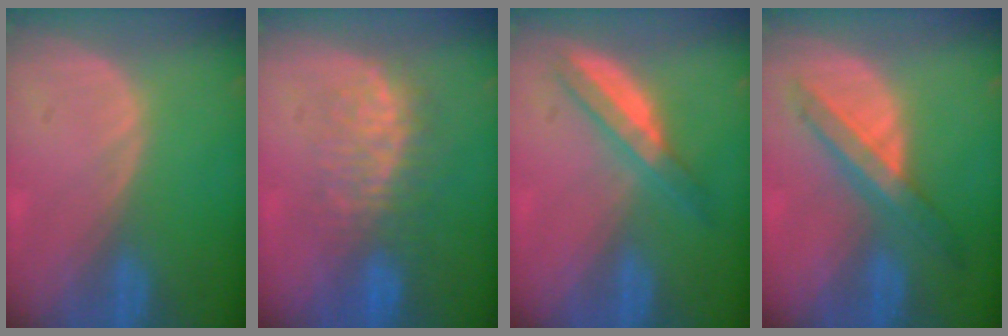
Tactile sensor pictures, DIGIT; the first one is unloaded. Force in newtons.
{"total": 7.8, "press": 7.5, "slide": 2.0}
{"total": 5.1, "press": 4.8, "slide": 1.7}
{"total": 6.9, "press": 6.4, "slide": 2.5}